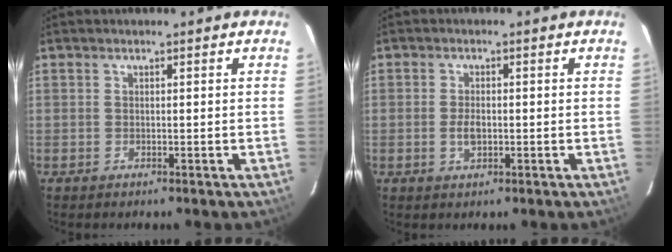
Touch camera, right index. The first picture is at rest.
{"total": 2.8, "force": [-0.5, 1.6, 2.2], "torque": [-0.040, 0.001, -0.008]}